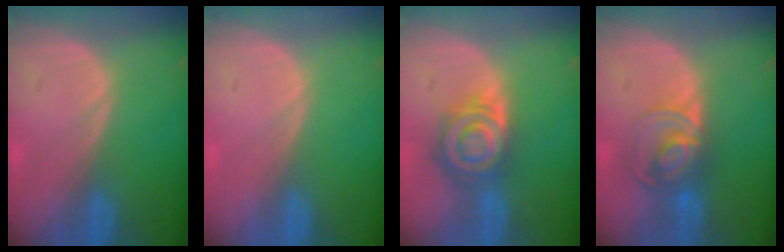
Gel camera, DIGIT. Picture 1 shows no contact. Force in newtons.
{"total": 0.0}
{"total": 8.1, "press": 7.1, "slide": 3.9}
{"total": 7.5, "press": 6.2, "slide": 4.2}